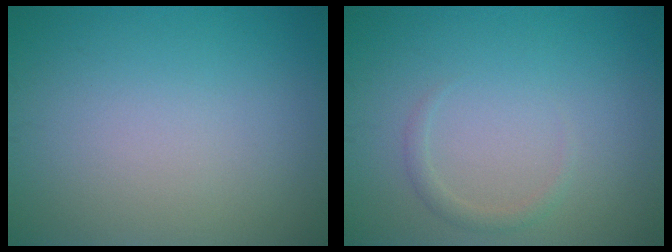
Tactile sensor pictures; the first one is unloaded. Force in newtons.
{"total": 1.1, "press": 1.1, "slide": 0.1}